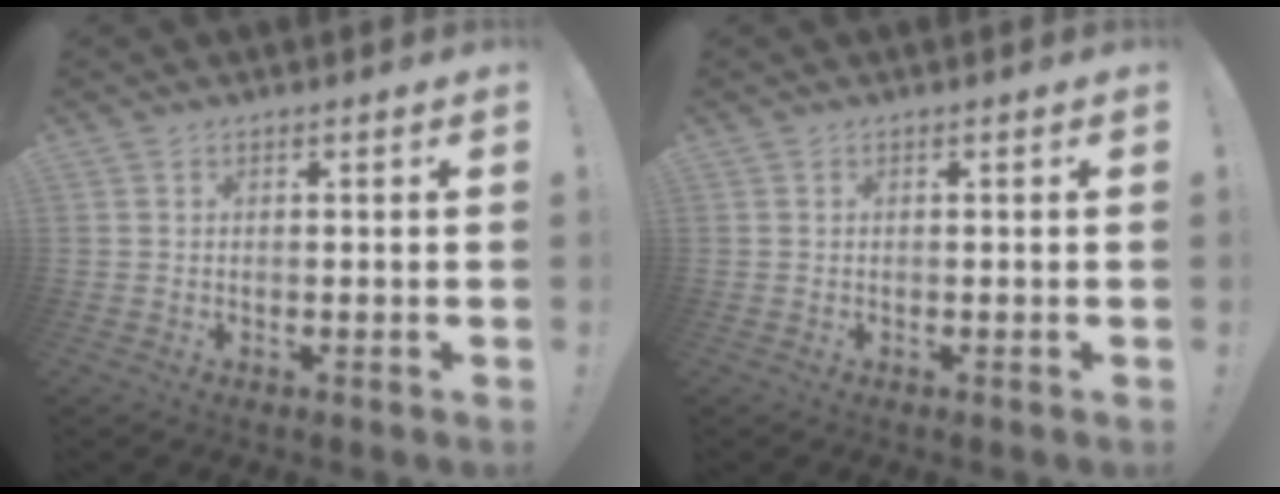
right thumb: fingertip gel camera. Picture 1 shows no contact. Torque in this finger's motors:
{"motor_torque": [0.00, 0.00, -0.09, 0.09, 0.00]}